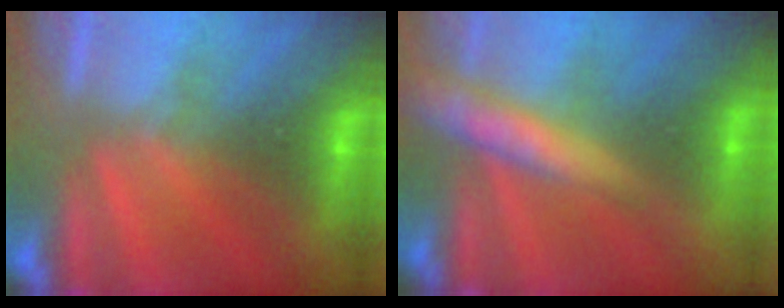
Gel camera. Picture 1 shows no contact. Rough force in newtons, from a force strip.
{"total": 7.5}